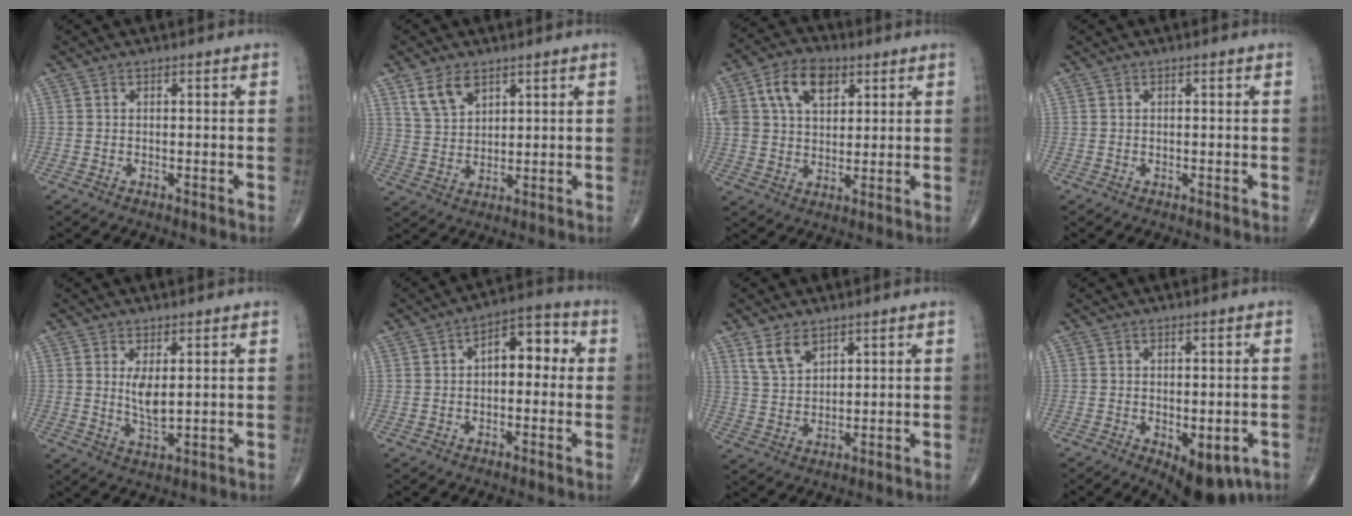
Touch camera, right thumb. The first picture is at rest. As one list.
[{"total": 6.3, "force": [3.8, 3.5, 3.5], "torque": [-0.057, -0.018, 0.083]}, {"total": 13.3, "force": [5.2, 8.9, 8.5], "torque": [-0.153, -0.001, 0.094]}, {"total": 0.0}, {"total": 4.6, "force": [1.1, 1.8, 4.1], "torque": [-0.072, -0.018, 0.028]}, {"total": 8.6, "force": [0.9, 4.9, 7.1], "torque": [-0.071, 0.031, 0.003]}, {"total": 5.3, "force": [3.5, 2.8, 2.9], "torque": [-0.046, -0.018, 0.076]}, {"total": 9.9, "force": [-4.2, 4.8, 7.5], "torque": [-0.088, 0.000, -0.049]}]